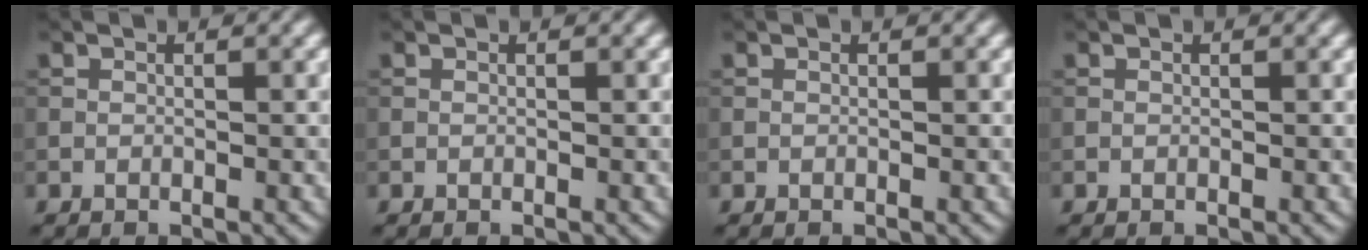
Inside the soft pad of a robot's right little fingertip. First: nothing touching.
{"total": 0.0}
{"total": 0.0}
{"total": 0.0}